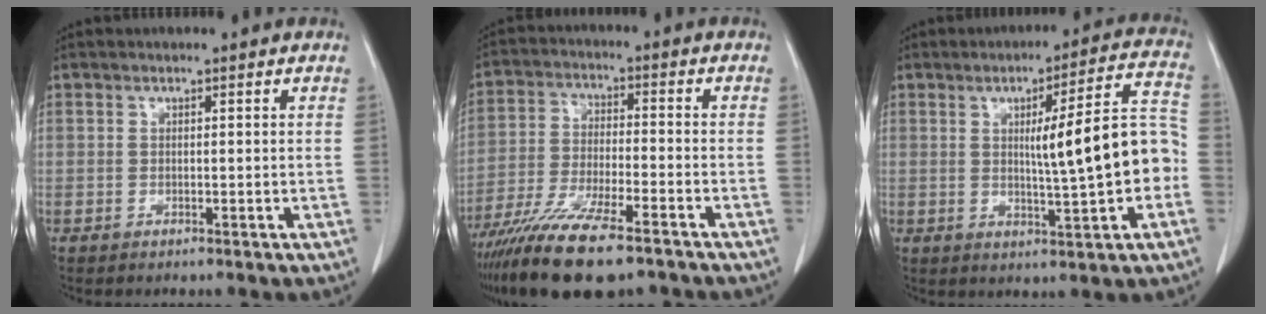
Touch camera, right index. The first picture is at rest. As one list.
[{"total": 15.6, "force": [-11.5, 2.6, 10.2], "torque": [-0.203, -0.043, -0.199]}, {"total": 12.3, "force": [-0.8, 0.8, 12.2], "torque": [-0.166, 0.023, -0.006]}]